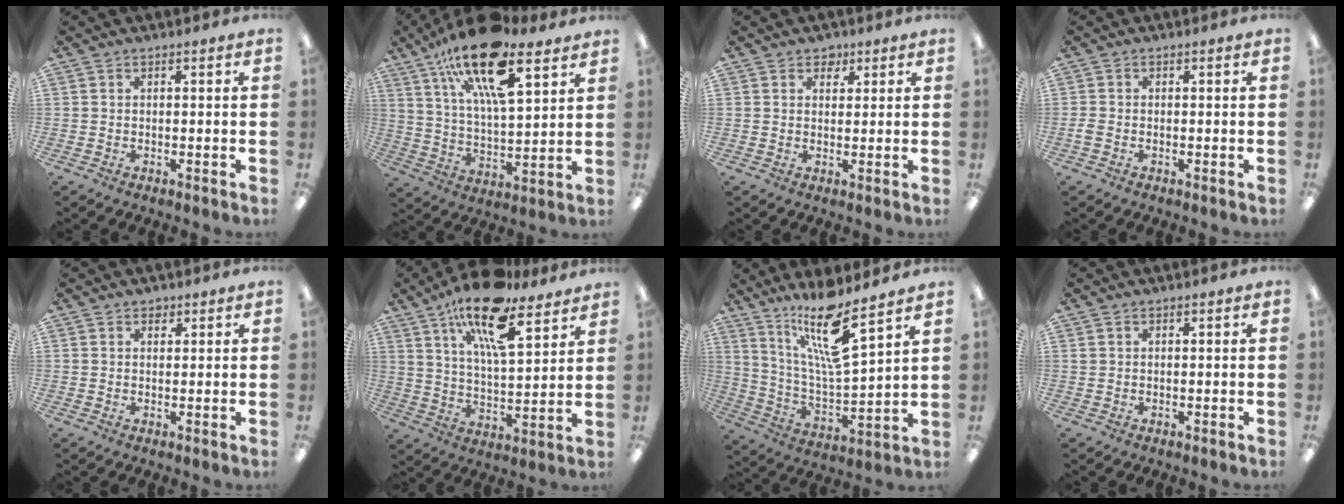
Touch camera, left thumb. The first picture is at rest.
{"total": 21.2, "force": [13.2, 7.6, 14.7], "torque": [-0.244, -0.066, 0.221]}
{"total": 2.6, "force": [1.9, 1.8, 0.5], "torque": [0.003, -0.005, 0.033]}
{"total": 1.1, "force": [-0.4, 0.7, 0.8], "torque": [-0.014, 0.000, -0.006]}
{"total": 1.5, "force": [1.2, 0.9, 0.3], "torque": [0.002, -0.003, 0.021]}
{"total": 18.3, "force": [12.7, 6.1, 11.6], "torque": [-0.197, -0.068, 0.213]}
{"total": 16.3, "force": [11.8, 2.9, 10.8], "torque": [-0.208, -0.071, 0.197]}
{"total": 0.7, "force": [0.5, 0.5, 0.1], "torque": [-0.002, 0.001, 0.010]}